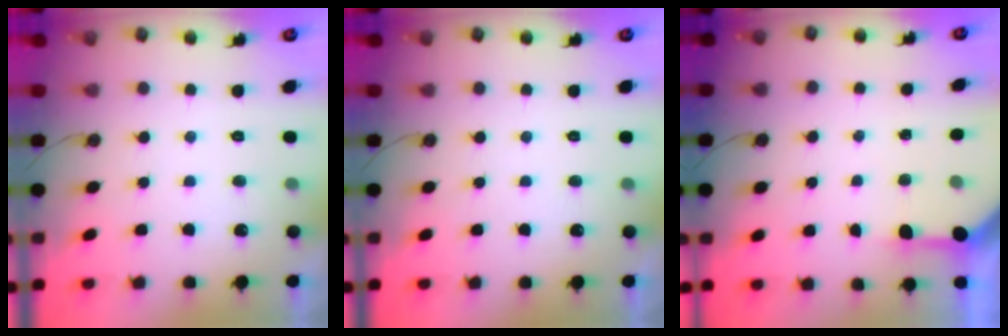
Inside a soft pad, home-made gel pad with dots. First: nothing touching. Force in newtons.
{"total": 0.0}
{"total": 3.3, "press": 3.3, "slide": 0.4}